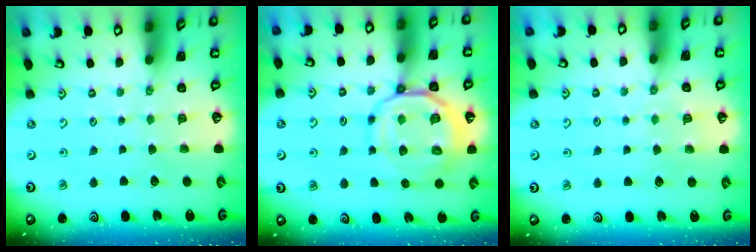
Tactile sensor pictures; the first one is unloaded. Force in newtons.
{"total": 13.4, "press": 13.3, "slide": 1.9}
{"total": 2.5, "press": 2.5, "slide": 0.4}